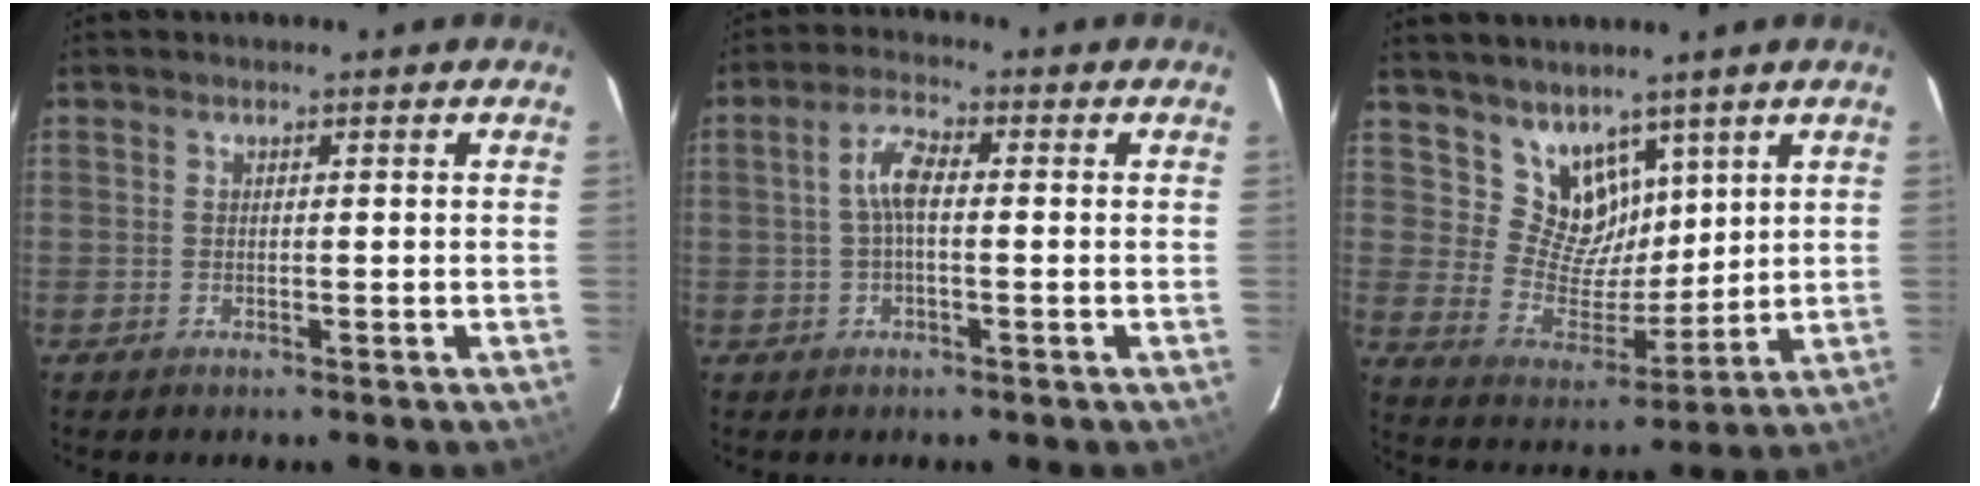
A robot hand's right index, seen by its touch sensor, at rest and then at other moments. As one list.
[{"total": 4.6, "force": [-0.1, 1.6, 4.3], "torque": [-0.091, 0.014, -0.002]}, {"total": 9.7, "force": [6.6, 6.5, 2.9], "torque": [-0.045, -0.003, 0.136]}]